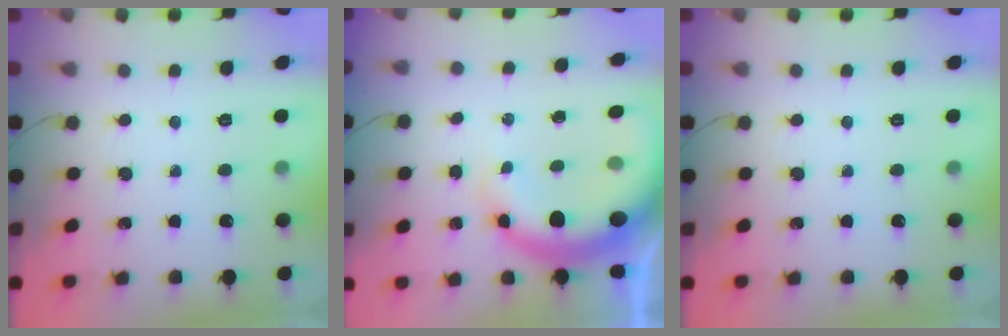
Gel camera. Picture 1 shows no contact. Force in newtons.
{"total": 12.6, "press": 12.2, "slide": 3.0}
{"total": 0.0}